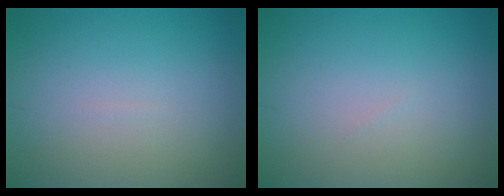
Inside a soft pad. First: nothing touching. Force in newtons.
{"total": 0.0}